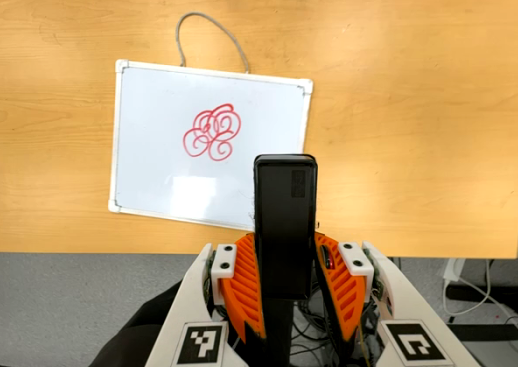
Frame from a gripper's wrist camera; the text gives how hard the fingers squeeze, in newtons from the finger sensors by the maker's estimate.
{"total": 4.9, "left": 3.3, "right": 6.6}